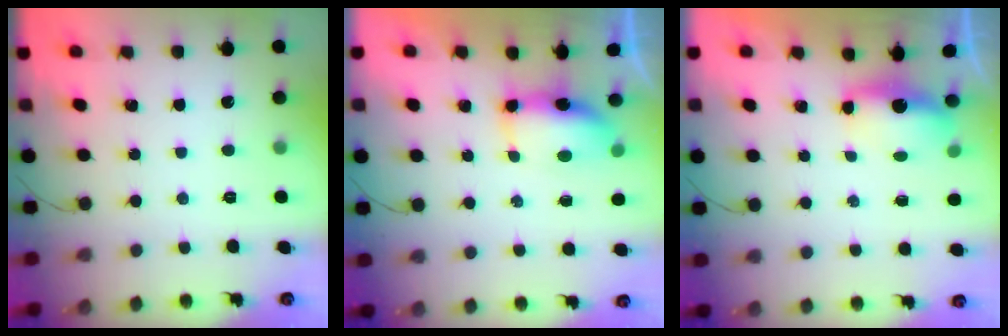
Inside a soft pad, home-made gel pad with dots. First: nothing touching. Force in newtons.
{"total": 13.1, "press": 8.8, "slide": 9.7}
{"total": 5.8, "press": 5.8, "slide": 0.2}